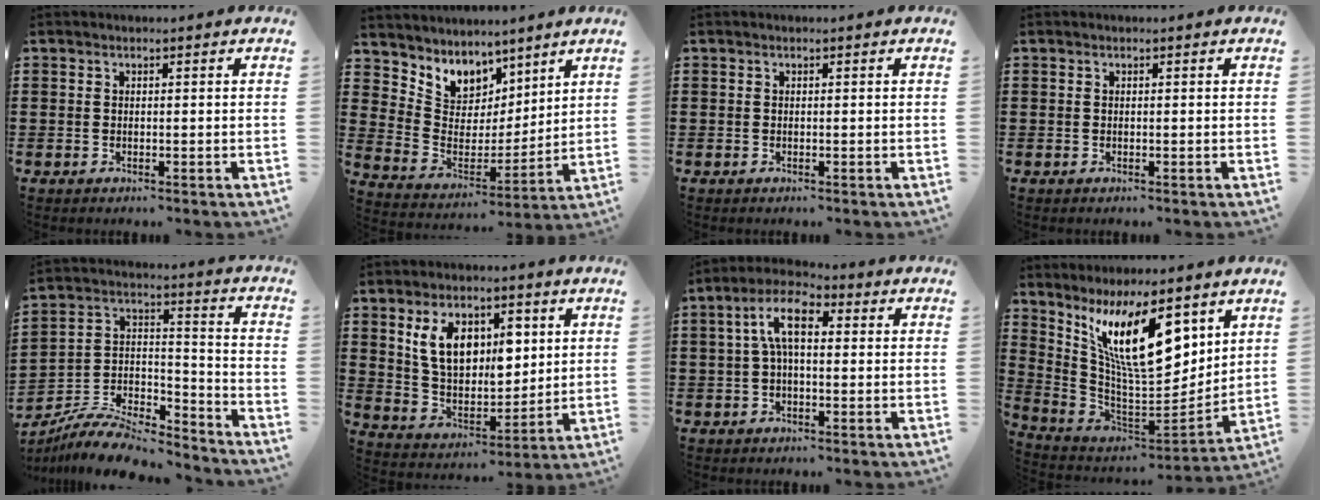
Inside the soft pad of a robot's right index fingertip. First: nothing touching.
{"total": 6.5, "force": [4.9, 4.2, -0.8], "torque": [-0.038, -0.054, 0.092]}
{"total": 0.0}
{"total": 0.0}
{"total": 8.5, "force": [-7.9, 2.0, 2.4], "torque": [-0.041, 0.018, -0.154]}
{"total": 10.5, "force": [4.4, 6.1, 7.3], "torque": [-0.149, 0.013, 0.081]}
{"total": 7.0, "force": [0.9, 3.1, 6.2], "torque": [-0.132, 0.008, 0.011]}
{"total": 15.8, "force": [7.9, 5.5, 12.5], "torque": [-0.243, -0.031, 0.137]}